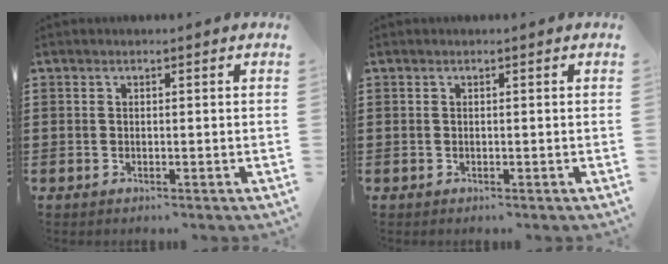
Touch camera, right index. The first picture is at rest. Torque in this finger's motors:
{"motor_torque": [0.00, 0.00, 0.00, 0.00]}